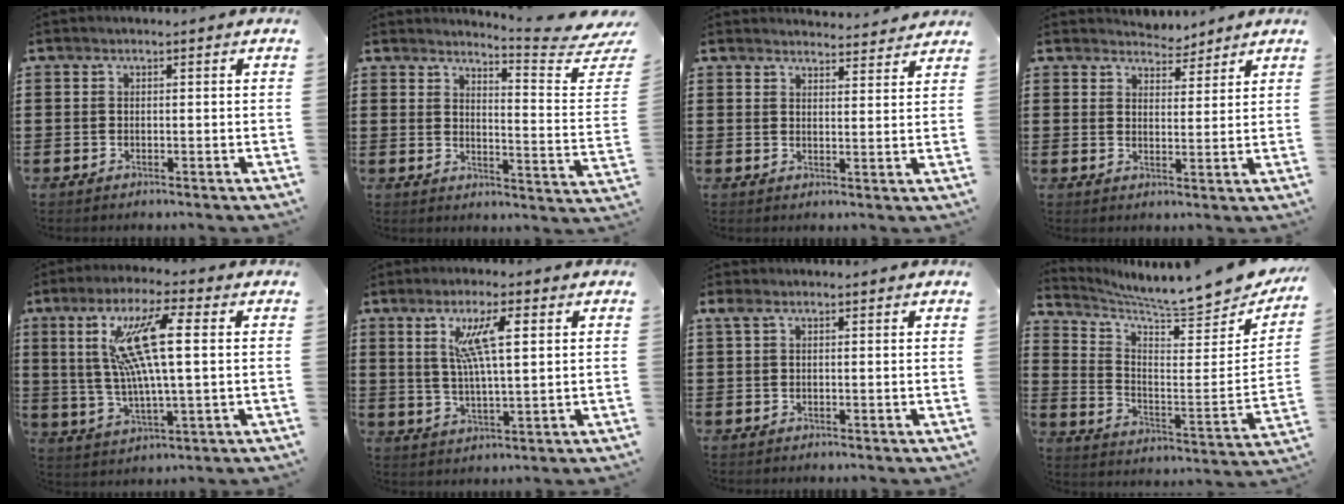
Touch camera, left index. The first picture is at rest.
{"total": 5.1, "force": [4.5, -0.6, 2.3], "torque": [-0.045, -0.049, 0.065]}
{"total": 3.3, "force": [3.3, 0.1, -0.1], "torque": [0.000, -0.020, 0.058]}
{"total": 3.6, "force": [3.6, 0.7, -0.3], "torque": [-0.007, -0.010, 0.067]}
{"total": 12.6, "force": [3.6, 2.5, 11.9], "torque": [-0.258, -0.002, 0.051]}
{"total": 8.1, "force": [3.3, 1.8, 7.2], "torque": [-0.143, 0.005, 0.053]}
{"total": 1.2, "force": [0.7, 0.5, 0.8], "torque": [-0.020, 0.004, 0.012]}
{"total": 6.6, "force": [6.3, -0.2, 2.0], "torque": [-0.057, -0.070, 0.097]}